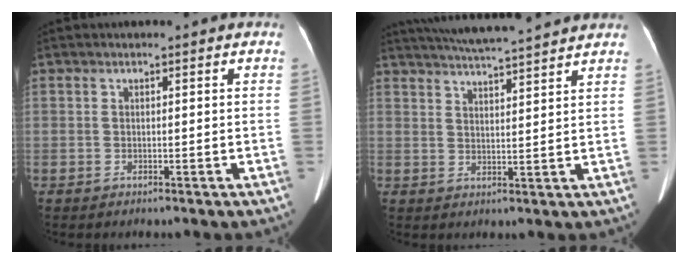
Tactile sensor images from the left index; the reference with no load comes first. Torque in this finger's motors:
{"motor_torque": [-0.43, -1.09, -0.01, 0.05]}